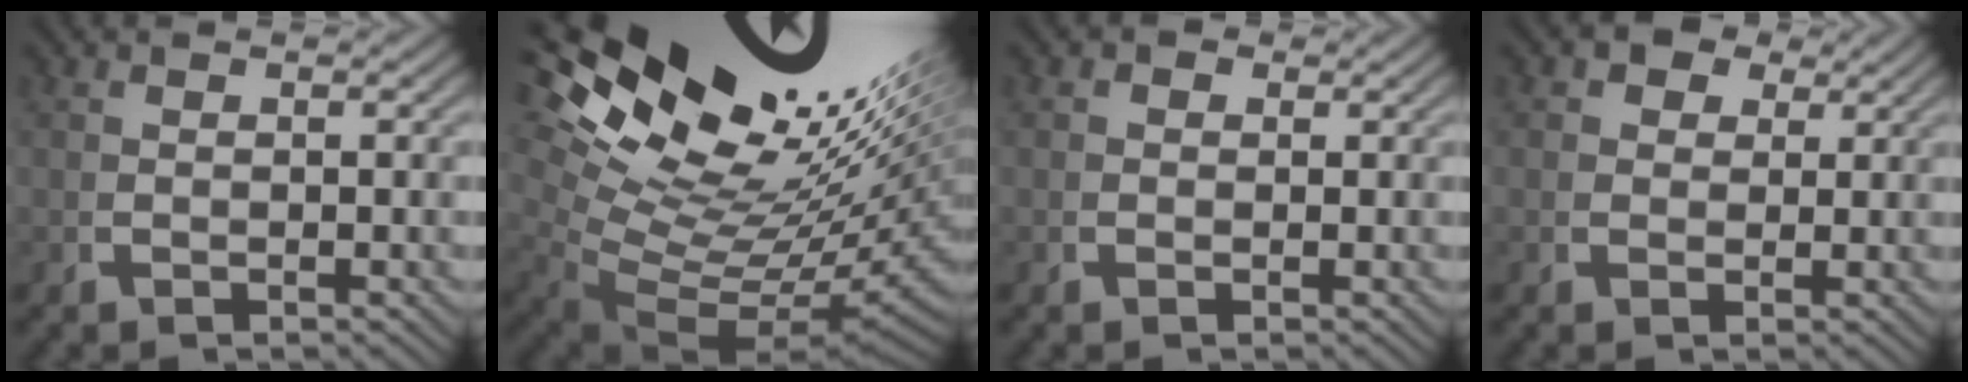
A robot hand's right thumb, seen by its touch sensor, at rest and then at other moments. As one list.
[{"total": 19.6, "force": [3.1, 12.2, 15.0], "torque": [-0.228, -0.028, 0.061]}, {"total": 1.0, "force": [0.4, 0.9, 0.3], "torque": [-0.005, -0.004, 0.004]}, {"total": 3.4, "force": [1.8, 2.6, 1.4], "torque": [-0.028, -0.001, 0.025]}]